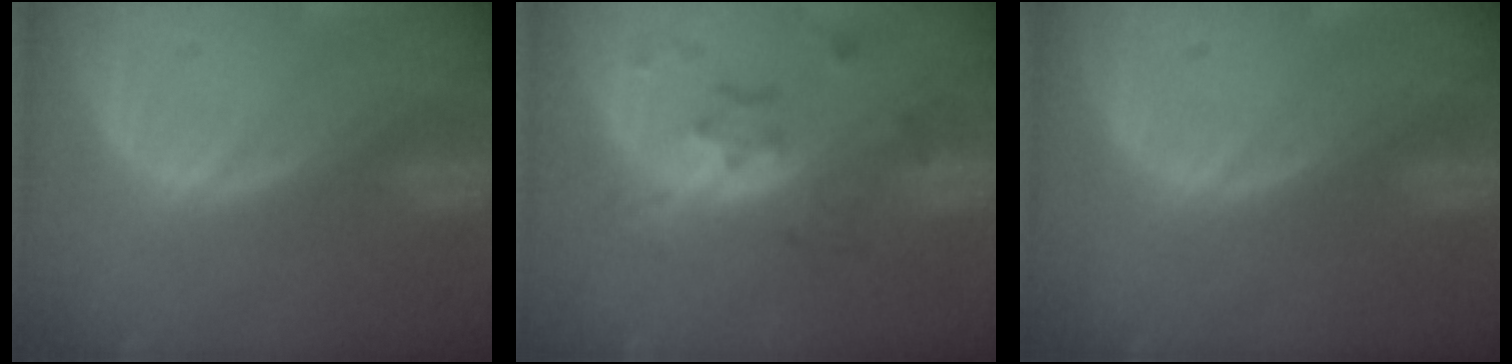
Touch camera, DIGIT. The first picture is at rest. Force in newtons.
{"total": 6.1, "press": 5.8, "slide": 1.7}
{"total": 0.0}